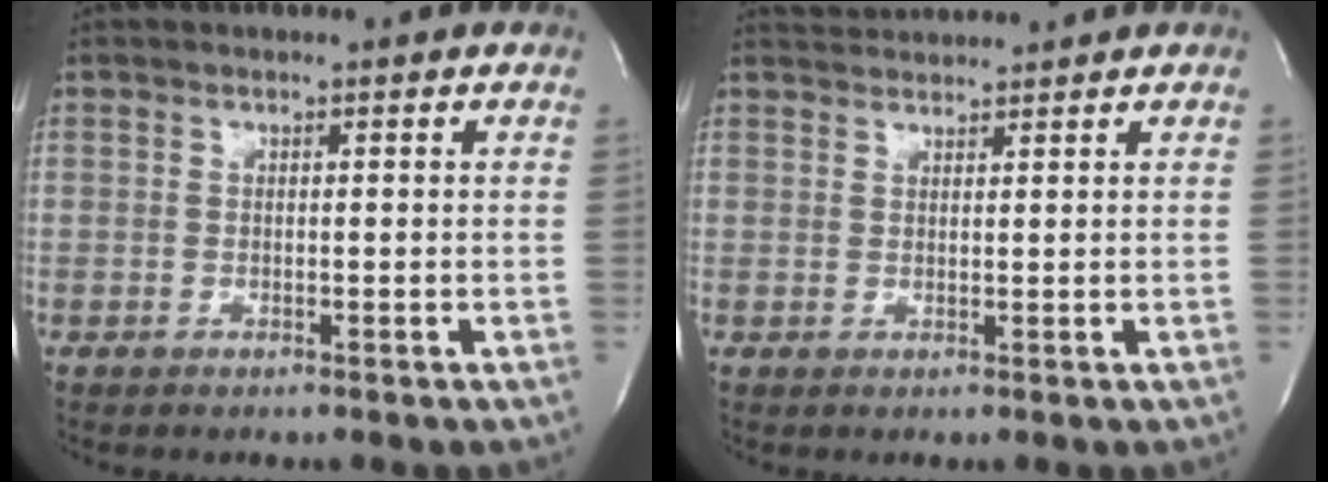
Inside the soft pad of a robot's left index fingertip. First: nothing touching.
{"total": 2.8, "force": [2.7, -0.3, -0.4], "torque": [0.000, 0.018, 0.055]}